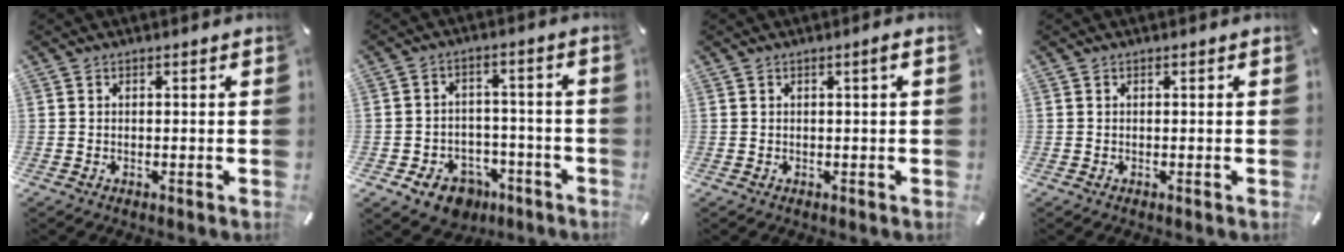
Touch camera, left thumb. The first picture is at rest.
{"total": 8.7, "force": [-5.1, 6.2, 3.4], "torque": [-0.062, 0.044, -0.085]}
{"total": 1.7, "force": [0.3, 0.1, 1.7], "torque": [-0.031, 0.001, 0.004]}
{"total": 0.0}